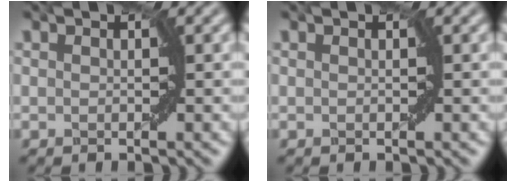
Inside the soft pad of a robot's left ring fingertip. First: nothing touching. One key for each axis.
{"total": 0.0}